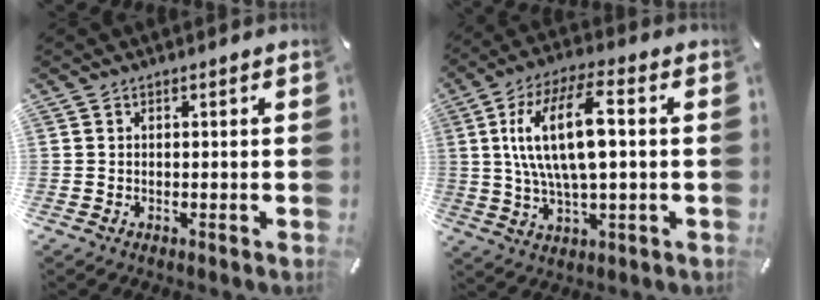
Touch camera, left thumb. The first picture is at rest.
{"total": 16.2, "force": [2.6, 6.4, 14.7], "torque": [-0.302, 0.003, 0.040]}